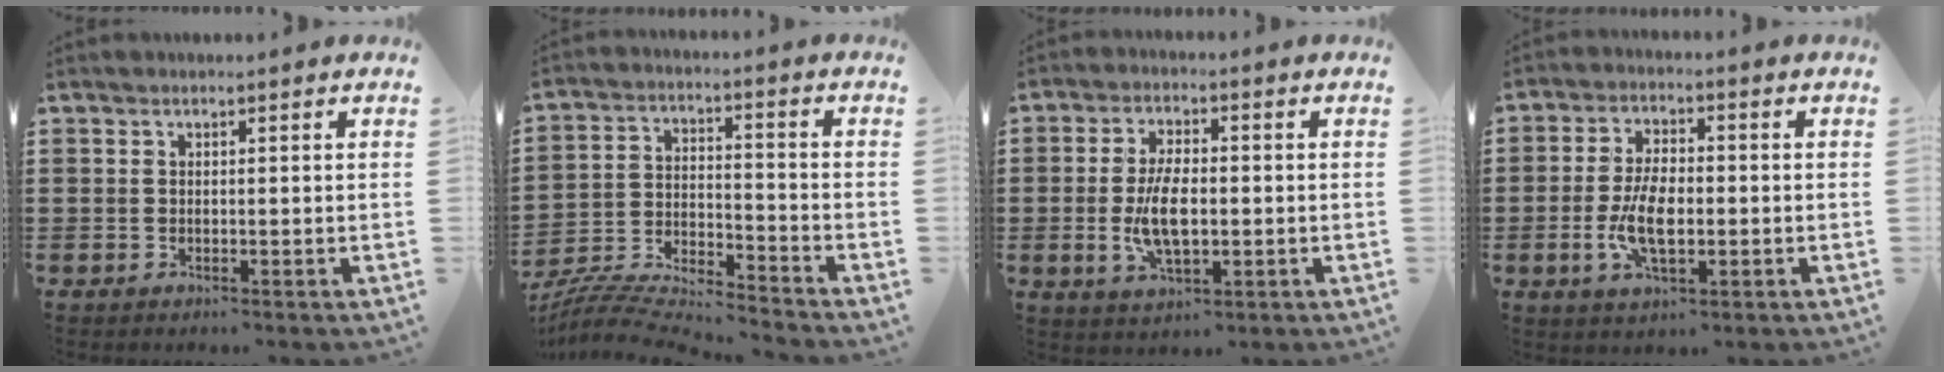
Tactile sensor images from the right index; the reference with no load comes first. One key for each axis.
{"total": 5.7, "fx": -5.5, "fy": 0.1, "fz": 1.4, "tx": -0.042, "ty": -0.018, "tz": -0.115}
{"total": 7.4, "fx": -0.9, "fy": 3.3, "fz": 6.5, "tx": -0.149, "ty": -0.007, "tz": -0.023}
{"total": 7.4, "fx": -1.4, "fy": 3.5, "fz": 6.4, "tx": -0.146, "ty": -0.005, "tz": -0.032}